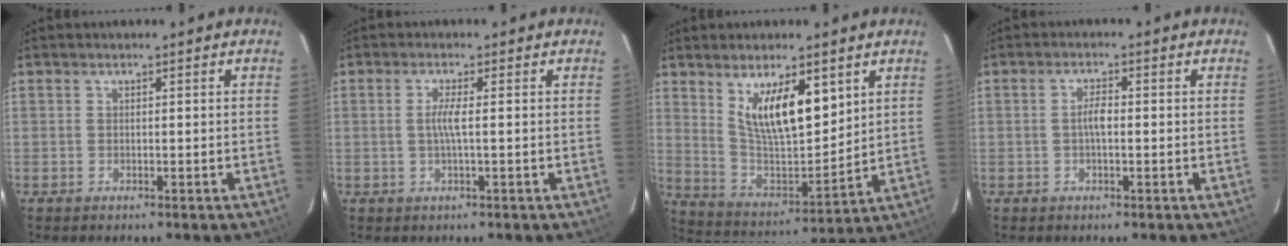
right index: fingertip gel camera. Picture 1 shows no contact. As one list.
[{"total": 2.5, "force": [-0.2, -0.3, 2.5], "torque": [-0.048, 0.000, -0.005]}, {"total": 13.6, "force": [6.6, 4.9, 10.9], "torque": [-0.189, -0.008, 0.137]}, {"total": 2.4, "force": [-0.3, 0.7, 2.3], "torque": [-0.045, 0.005, -0.005]}]